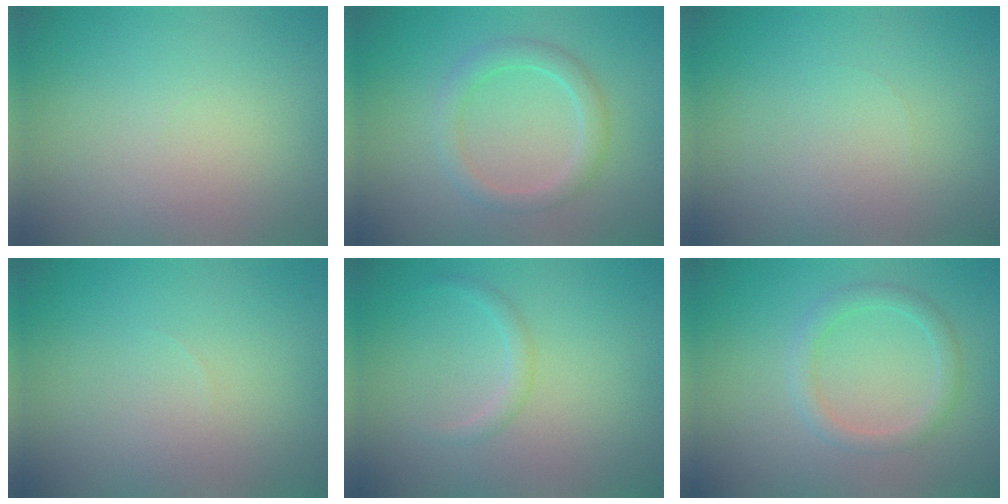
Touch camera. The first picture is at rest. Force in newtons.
{"total": 2.4, "press": 2.4, "slide": 0.1}
{"total": 0.0}
{"total": 0.0}
{"total": 1.1, "press": 1.1, "slide": 0.1}
{"total": 2.0, "press": 2.0, "slide": 0.1}